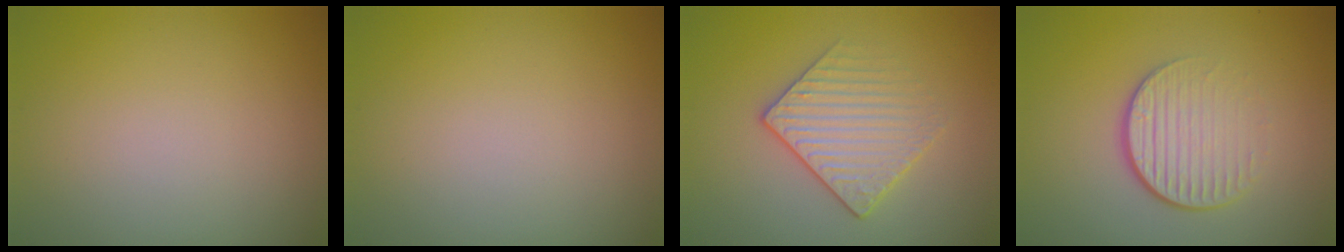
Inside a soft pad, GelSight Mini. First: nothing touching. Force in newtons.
{"total": 0.0}
{"total": 3.1, "press": 2.8, "slide": 1.2}
{"total": 4.3, "press": 2.6, "slide": 3.4}